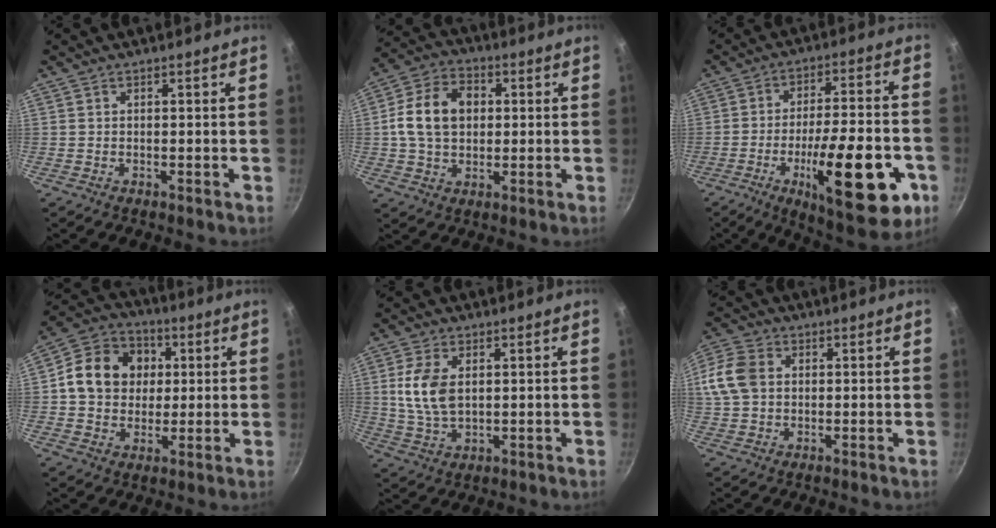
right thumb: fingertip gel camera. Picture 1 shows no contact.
{"total": 12.7, "force": [1.5, 9.4, 8.5], "torque": [-0.136, 0.016, 0.015]}
{"total": 22.8, "force": [-8.2, 7.3, 20.0], "torque": [-0.263, 0.026, -0.113]}
{"total": 14.3, "force": [2.2, 12.1, 7.4], "torque": [-0.105, 0.015, 0.025]}
{"total": 8.9, "force": [1.6, 5.3, 7.0], "torque": [-0.138, -0.011, 0.033]}
{"total": 16.4, "force": [2.5, 13.0, 9.6], "torque": [-0.236, 0.035, 0.038]}